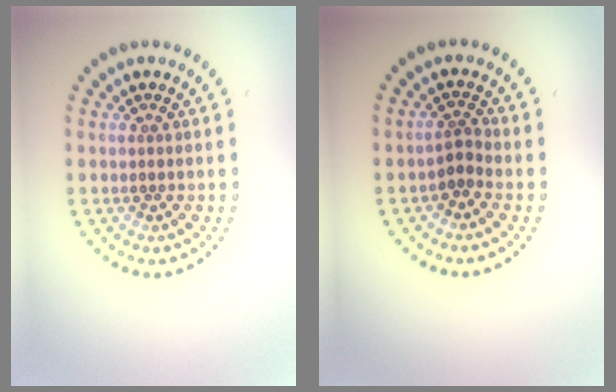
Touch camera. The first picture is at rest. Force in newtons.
{"total": 1.6, "press": 1.0, "slide": 1.2}